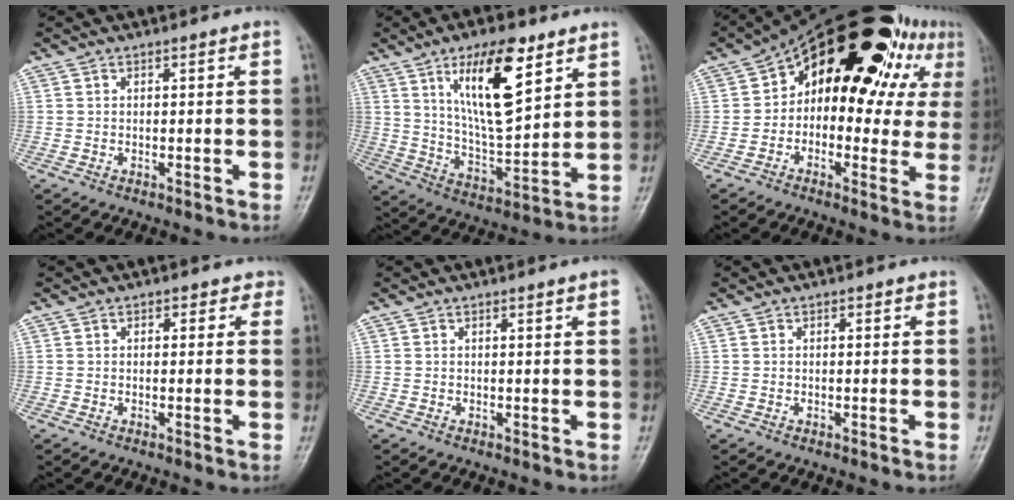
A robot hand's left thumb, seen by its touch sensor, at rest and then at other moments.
{"total": 16.2, "force": [8.0, 5.4, 13.0], "torque": [-0.196, -0.046, 0.144]}
{"total": 24.0, "force": [7.1, 13.7, 18.3], "torque": [-0.203, 0.044, 0.095]}
{"total": 1.8, "force": [0.9, 1.4, 0.7], "torque": [0.019, 0.001, 0.002]}
{"total": 1.1, "force": [0.7, -0.1, 0.9], "torque": [-0.013, -0.001, 0.008]}
{"total": 0.0}